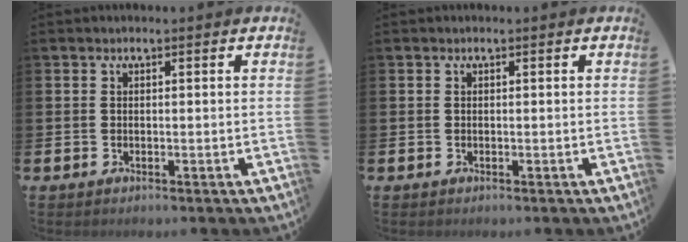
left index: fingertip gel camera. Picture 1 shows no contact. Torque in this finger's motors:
{"motor_torque": [-0.03, 0.02, 0.00, 0.00]}